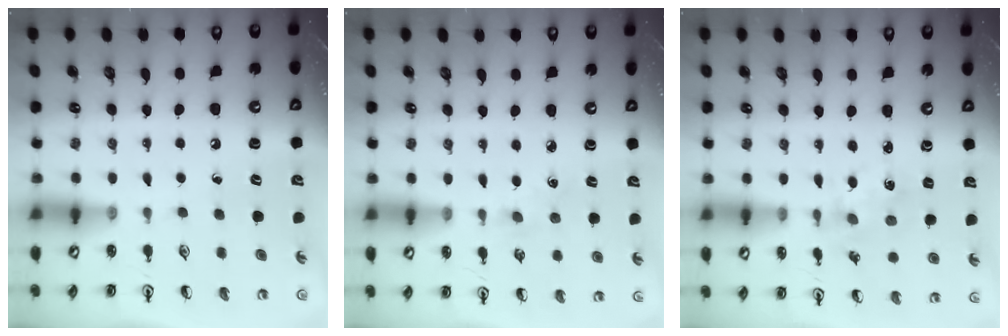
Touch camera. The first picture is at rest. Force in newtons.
{"total": 1.9, "press": 1.8, "slide": 0.3}
{"total": 1.6, "press": 1.6, "slide": 0.1}